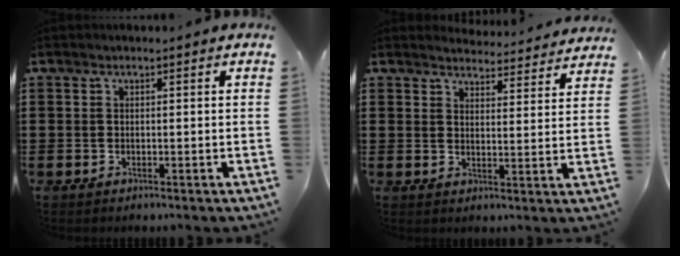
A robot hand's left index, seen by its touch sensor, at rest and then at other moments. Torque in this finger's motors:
{"motor_torque": [1.55, -0.59, 0.04, -0.02]}